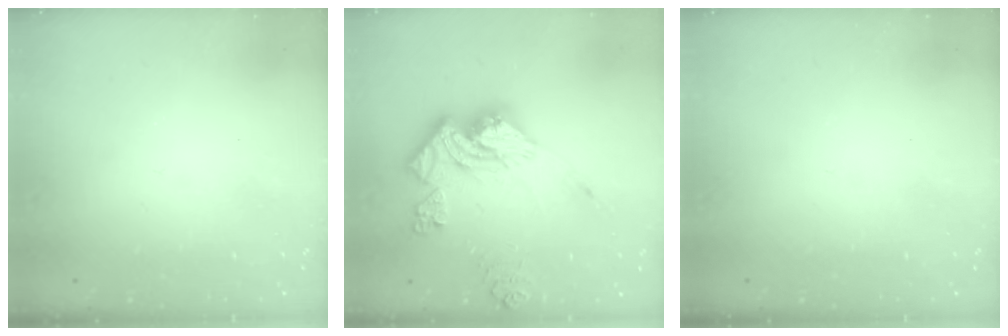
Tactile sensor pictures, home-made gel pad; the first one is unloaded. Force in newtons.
{"total": 18.6, "press": 18.5, "slide": 1.8}
{"total": 0.0}